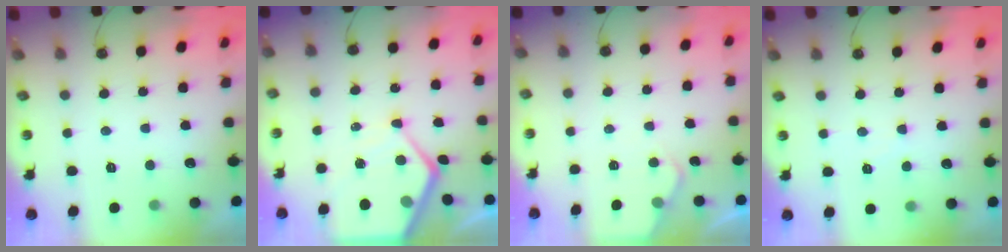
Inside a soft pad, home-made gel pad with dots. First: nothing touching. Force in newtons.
{"total": 10.4, "press": 10.3, "slide": 0.9}
{"total": 4.0, "press": 4.0, "slide": 0.5}
{"total": 4.1, "press": 4.0, "slide": 0.7}